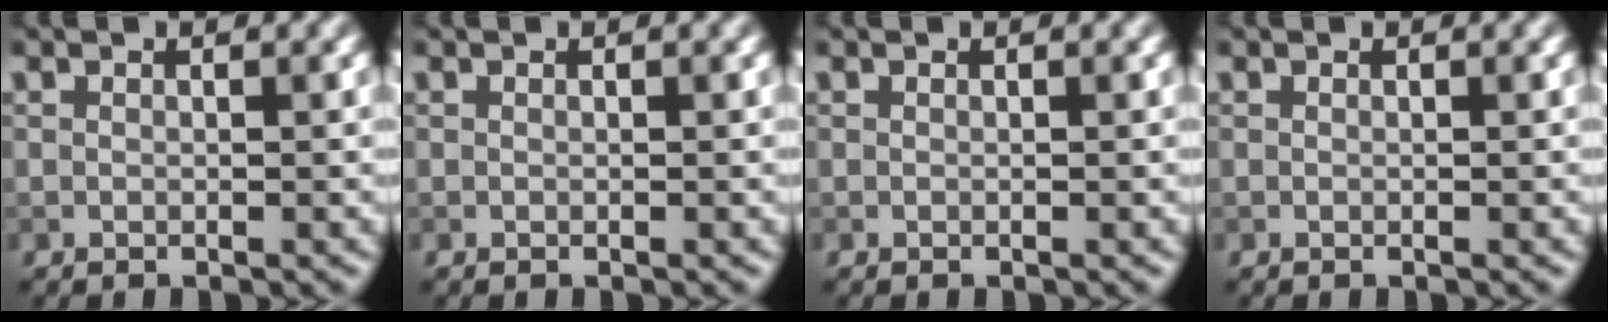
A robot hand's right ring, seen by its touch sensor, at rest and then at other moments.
{"total": 0.0}
{"total": 0.0}
{"total": 0.0}